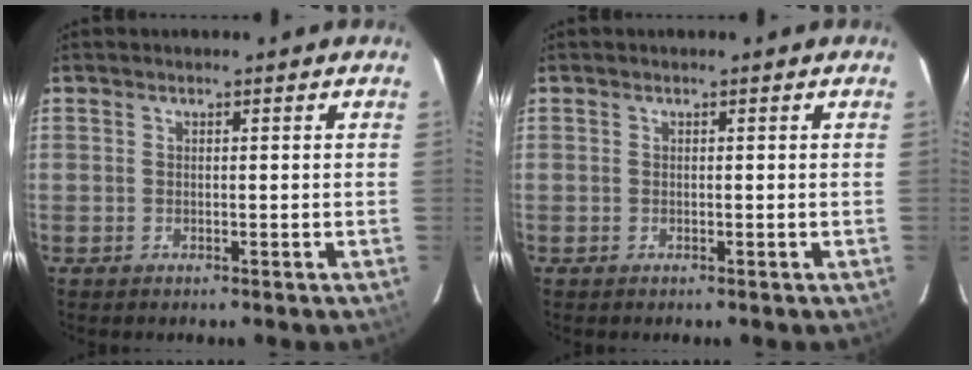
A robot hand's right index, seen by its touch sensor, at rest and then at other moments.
{"total": 0.0}